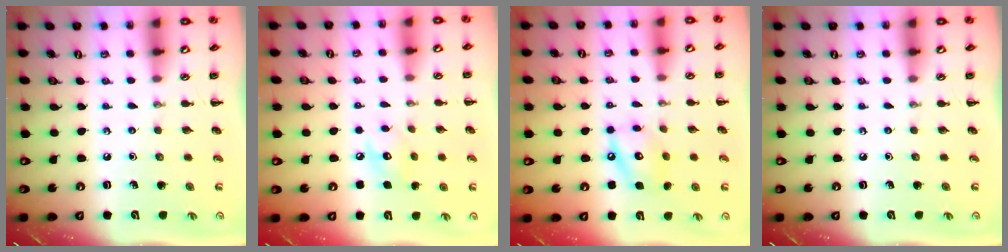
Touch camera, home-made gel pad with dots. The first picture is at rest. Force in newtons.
{"total": 7.8, "press": 7.7, "slide": 1.2}
{"total": 11.1, "press": 10.9, "slide": 1.8}
{"total": 0.0}